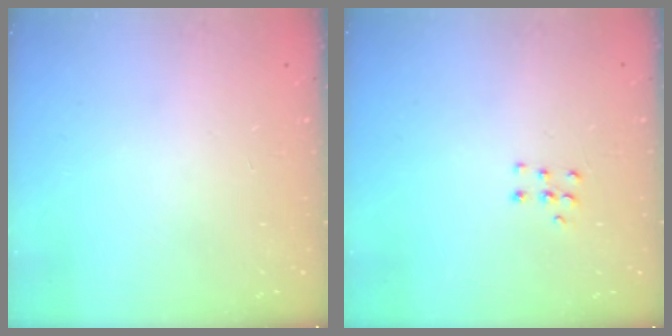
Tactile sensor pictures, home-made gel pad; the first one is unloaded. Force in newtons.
{"total": 4.6, "press": 4.5, "slide": 0.5}